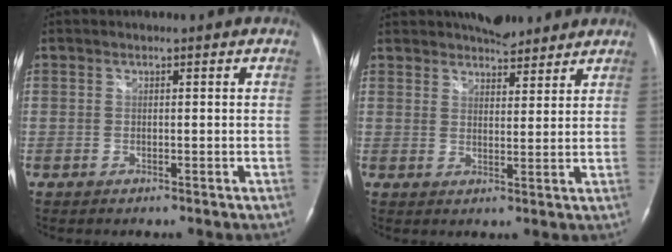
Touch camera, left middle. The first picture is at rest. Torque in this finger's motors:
{"motor_torque": [1.13, -1.01, 0.09, 0.09]}